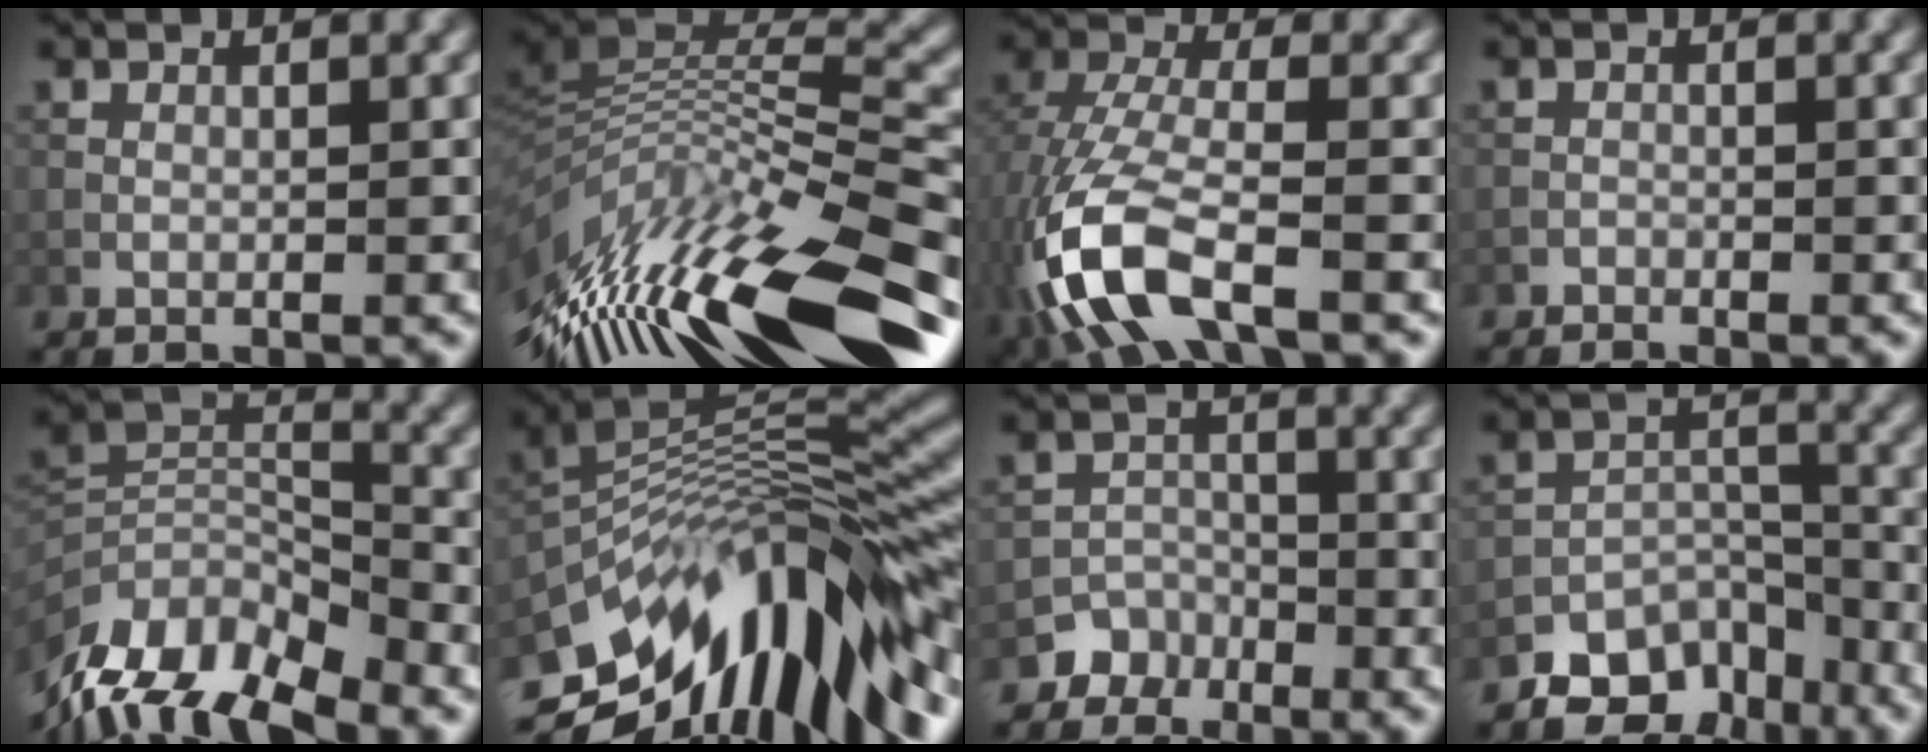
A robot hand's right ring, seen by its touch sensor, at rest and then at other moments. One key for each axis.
{"total": 15.4, "fx": -6.9, "fy": 4.9, "fz": 12.9, "tx": -0.239, "ty": 0.018, "tz": -0.119}
{"total": 10.1, "fx": -4.2, "fy": 4.6, "fz": 7.9, "tx": -0.188, "ty": -0.007, "tz": -0.091}
{"total": 0.7, "fx": -0.6, "fy": 0.2, "fz": 0.0, "tx": 0.002, "ty": 0.001, "tz": -0.013}
{"total": 12.4, "fx": -9.6, "fy": 4.9, "fz": 6.2, "tx": -0.123, "ty": 0.010, "tz": -0.178}
{"total": 14.7, "fx": -6.5, "fy": 4.8, "fz": 12.3, "tx": -0.207, "ty": 0.024, "tz": -0.118}
{"total": 3.7, "fx": -2.7, "fy": 2.6, "fz": -0.1, "tx": 0.033, "ty": 0.007, "tz": -0.048}
{"total": 8.0, "fx": -6.2, "fy": 4.6, "fz": 2.1, "tx": -0.016, "ty": -0.004, "tz": -0.090}